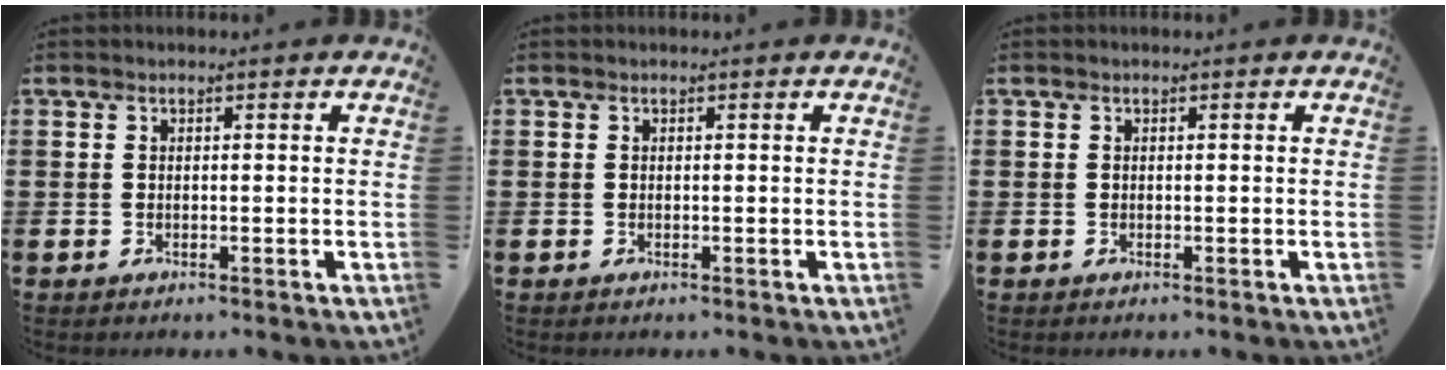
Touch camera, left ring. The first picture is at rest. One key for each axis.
{"total": 0.0}
{"total": 0.0}